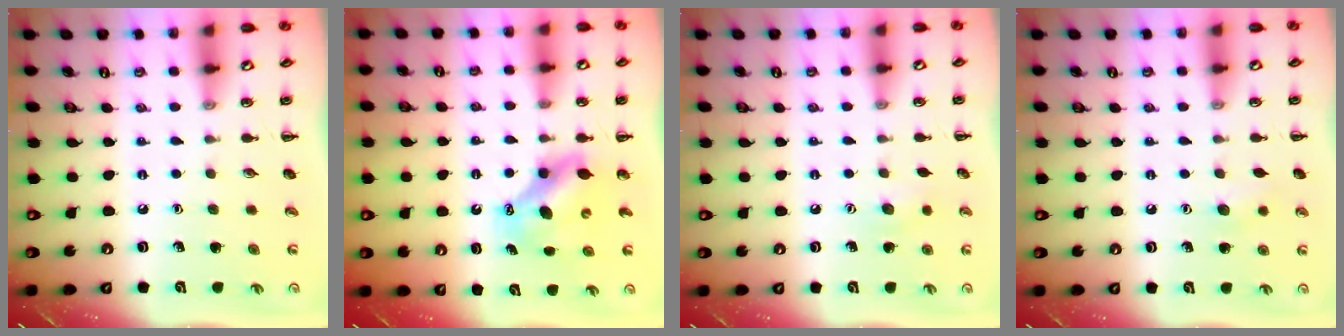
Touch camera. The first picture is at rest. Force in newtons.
{"total": 7.1, "press": 6.9, "slide": 1.5}
{"total": 6.3, "press": 6.1, "slide": 1.4}
{"total": 5.4, "press": 5.3, "slide": 1.3}